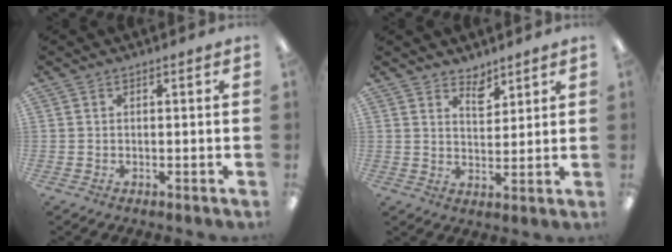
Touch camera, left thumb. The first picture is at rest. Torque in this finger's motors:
{"motor_torque": [-0.03, 0.02, -0.19, -0.33, -0.01]}